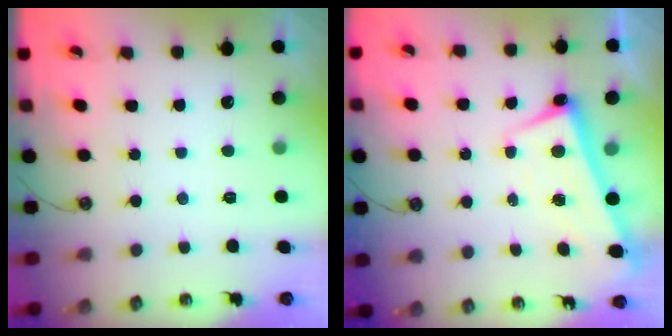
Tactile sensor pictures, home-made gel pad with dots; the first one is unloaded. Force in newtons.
{"total": 2.5, "press": 2.4, "slide": 0.7}